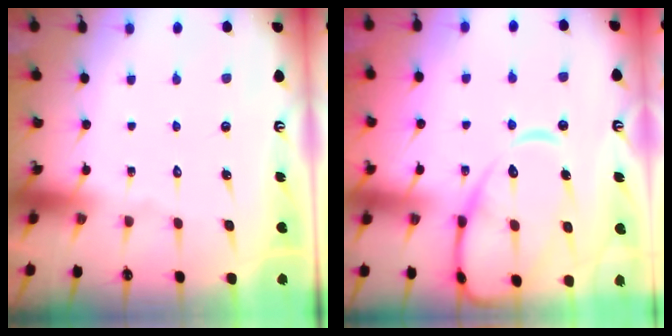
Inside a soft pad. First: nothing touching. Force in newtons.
{"total": 15.3, "press": 15.2, "slide": 1.5}